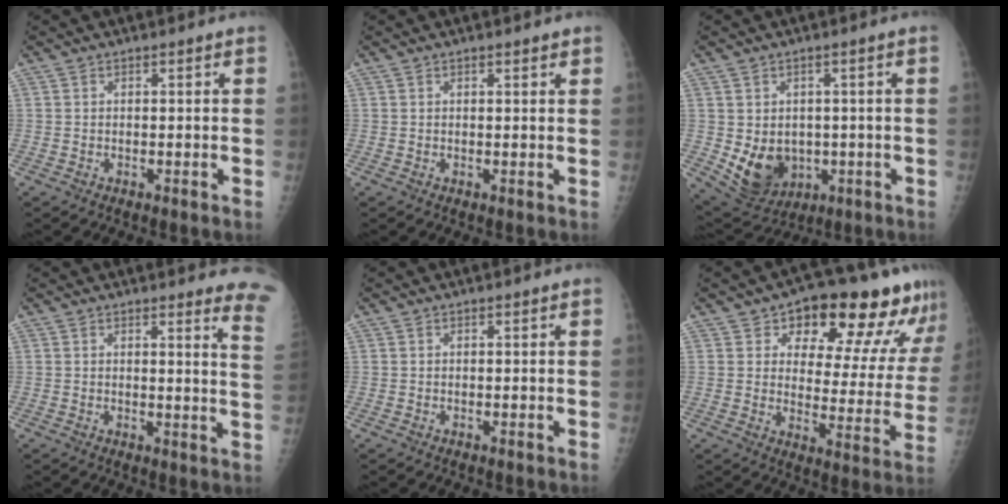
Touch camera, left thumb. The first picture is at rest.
{"total": 1.2, "force": [0.9, 0.3, 0.8], "torque": [-0.009, -0.002, 0.012]}
{"total": 9.7, "force": [-1.2, 7.8, 5.6], "torque": [-0.070, -0.008, 0.007]}
{"total": 7.9, "force": [7.7, 0.3, 2.0], "torque": [-0.002, -0.090, 0.053]}
{"total": 0.0}
{"total": 19.1, "force": [12.7, 8.8, 11.2], "torque": [-0.095, -0.055, 0.166]}